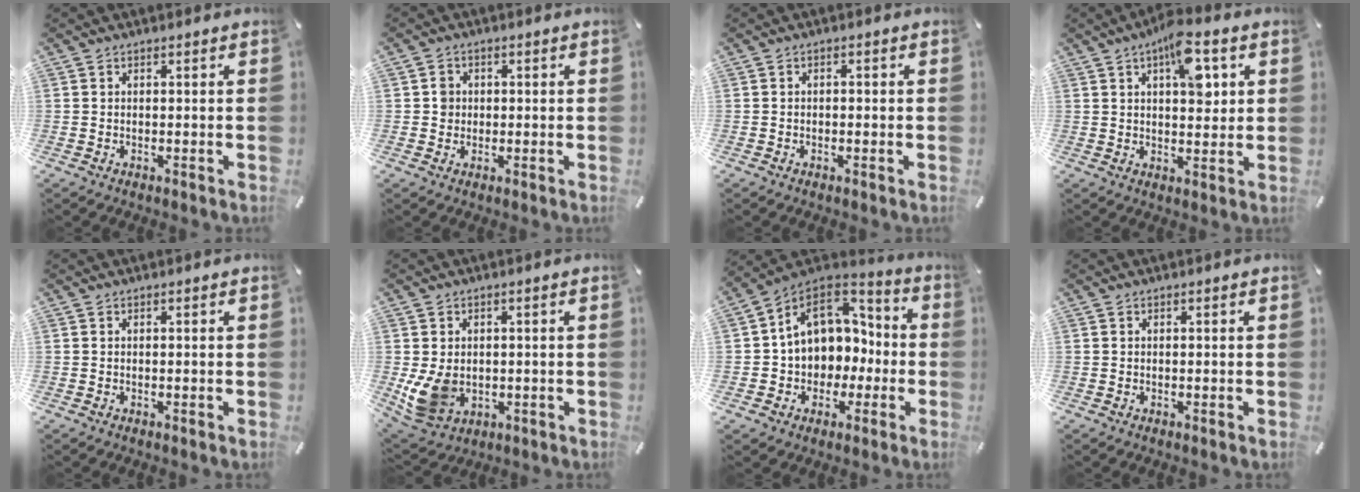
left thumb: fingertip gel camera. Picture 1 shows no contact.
{"total": 2.9, "force": [0.0, 2.7, 0.9], "torque": [-0.002, -0.001, -0.007]}
{"total": 1.0, "force": [-0.5, 0.7, 0.5], "torque": [-0.010, 0.002, -0.012]}
{"total": 10.8, "force": [4.4, 5.2, 8.3], "torque": [-0.102, -0.021, 0.069]}
{"total": 0.0}
{"total": 8.1, "force": [-0.1, 6.8, 4.3], "torque": [-0.103, -0.005, -0.001]}
{"total": 11.6, "force": [1.5, 10.6, 4.4], "torque": [-0.090, 0.000, 0.039]}
{"total": 0.0}